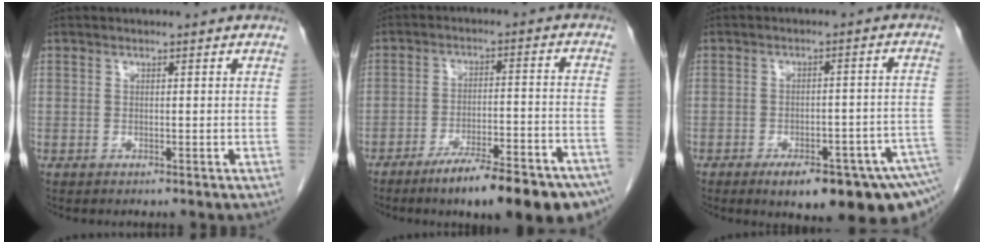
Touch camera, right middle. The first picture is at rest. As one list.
[{"total": 18.5, "force": [-14.3, 2.8, 11.4], "torque": [-0.098, 0.020, -0.205]}, {"total": 16.0, "force": [-10.6, 4.2, 11.2], "torque": [-0.084, 0.024, -0.133]}]